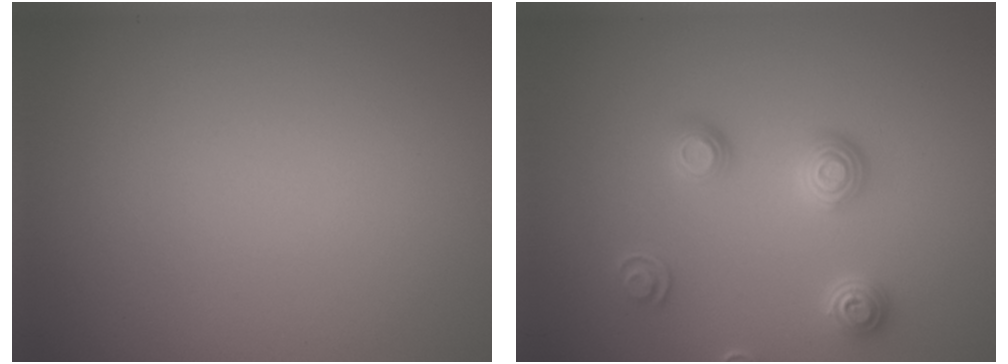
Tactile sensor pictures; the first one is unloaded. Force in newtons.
{"total": 3.0, "press": 2.6, "slide": 1.3}